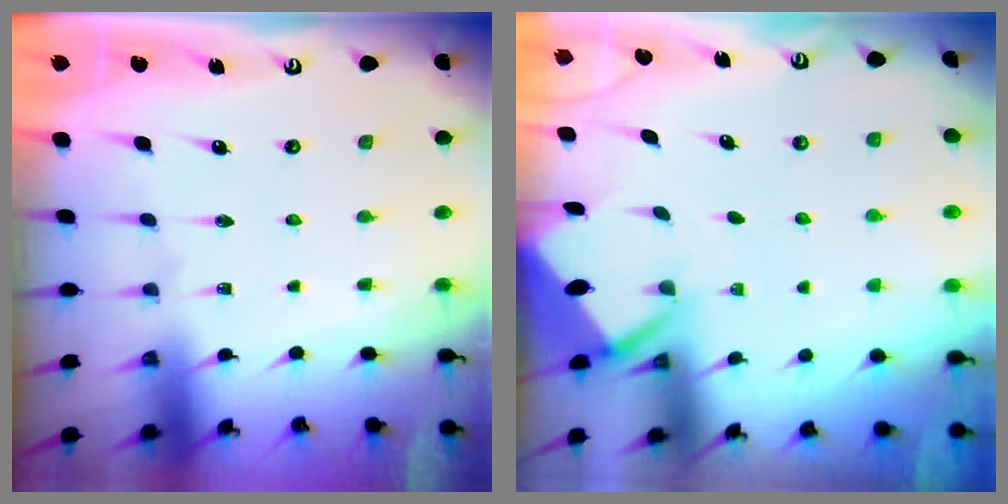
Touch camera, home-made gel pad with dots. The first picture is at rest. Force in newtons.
{"total": 2.8, "press": 2.7, "slide": 0.3}